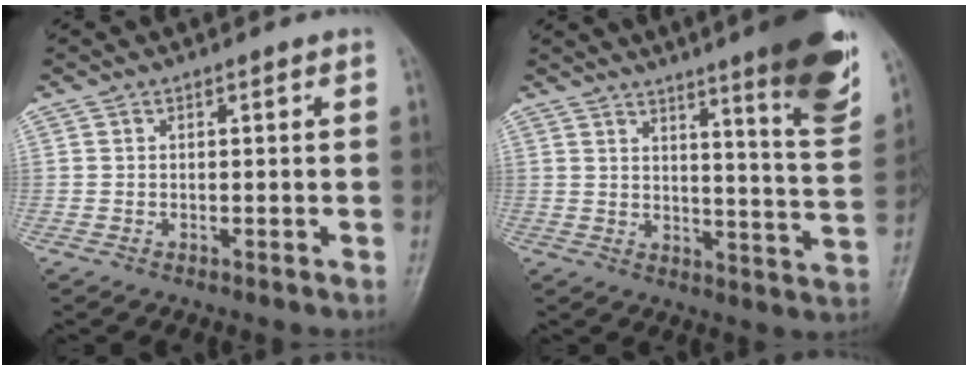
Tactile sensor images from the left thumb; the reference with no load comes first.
{"total": 17.0, "force": [10.5, 1.9, 13.2], "torque": [-0.156, -0.062, 0.137]}